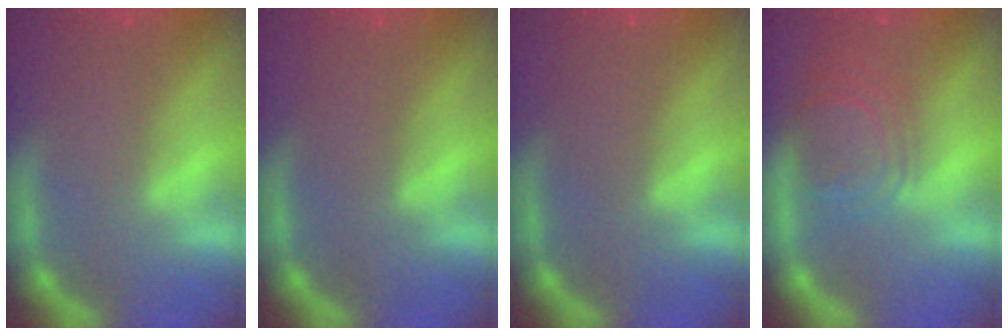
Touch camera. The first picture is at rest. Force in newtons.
{"total": 0.0}
{"total": 0.0}
{"total": 6.0}